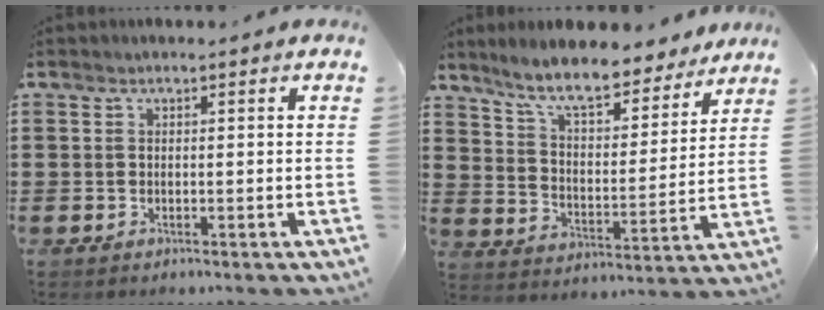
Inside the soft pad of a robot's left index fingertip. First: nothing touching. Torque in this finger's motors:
{"motor_torque": [1.69, -0.45, 0.81, 0.21]}